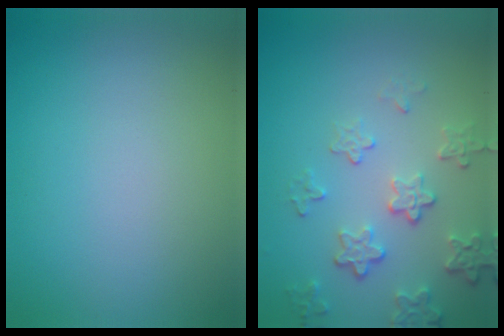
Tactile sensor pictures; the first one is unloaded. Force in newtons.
{"total": 4.0, "press": 3.1, "slide": 2.6}